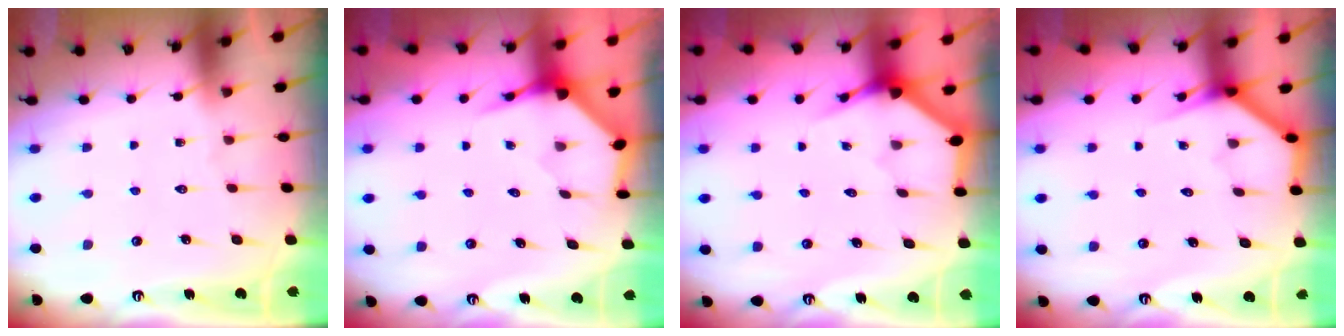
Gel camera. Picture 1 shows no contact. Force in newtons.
{"total": 4.0, "press": 3.9, "slide": 0.4}
{"total": 3.6, "press": 3.6, "slide": 0.2}
{"total": 3.8, "press": 3.8, "slide": 0.3}